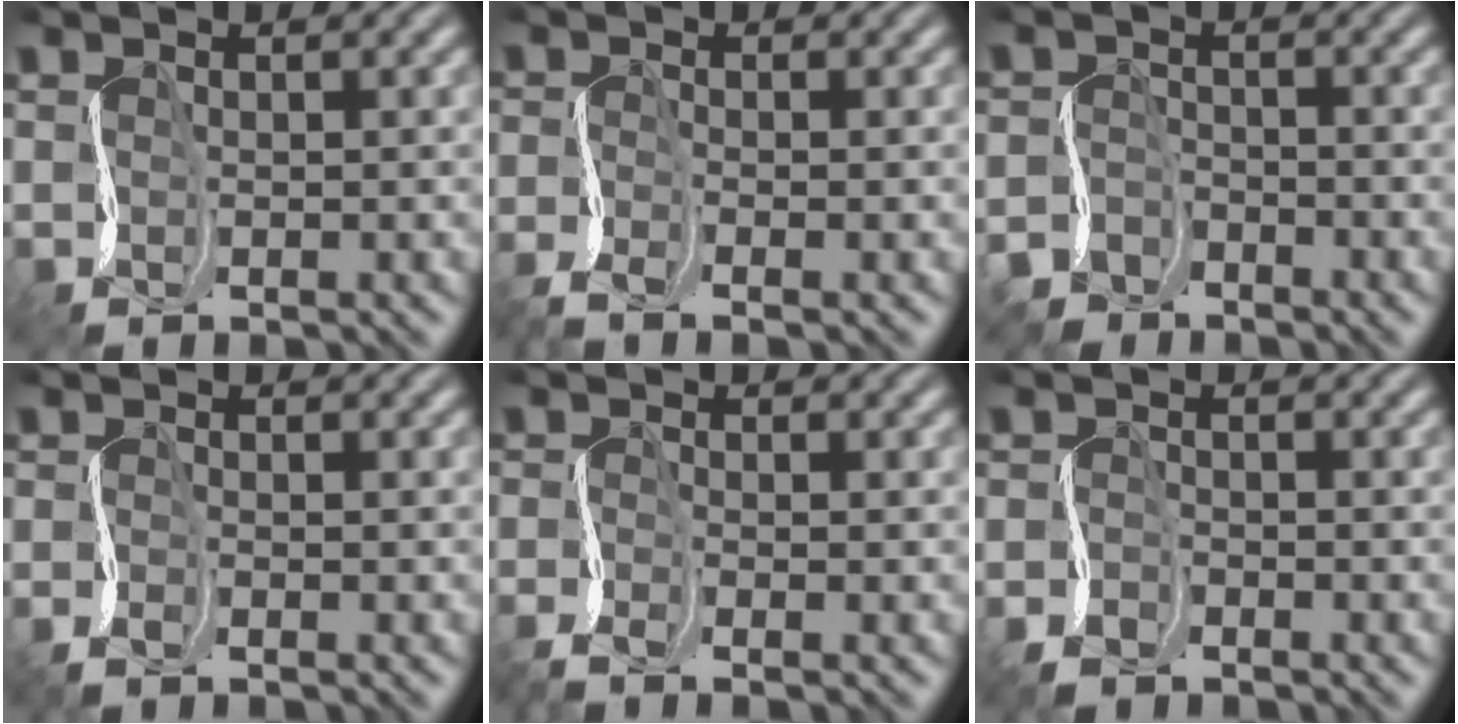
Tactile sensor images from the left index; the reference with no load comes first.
{"total": 2.7, "force": [-2.2, 0.3, 1.5], "torque": [-0.036, -0.008, -0.054]}
{"total": 3.3, "force": [-3.0, 1.4, 0.1], "torque": [-0.004, -0.003, -0.066]}
{"total": 1.4, "force": [-1.3, 0.1, 0.5], "torque": [-0.020, -0.003, -0.034]}
{"total": 2.3, "force": [-1.9, 0.2, 1.2], "torque": [-0.031, -0.008, -0.047]}
{"total": 2.1, "force": [-1.9, 0.7, 0.4], "torque": [-0.013, 0.002, -0.047]}